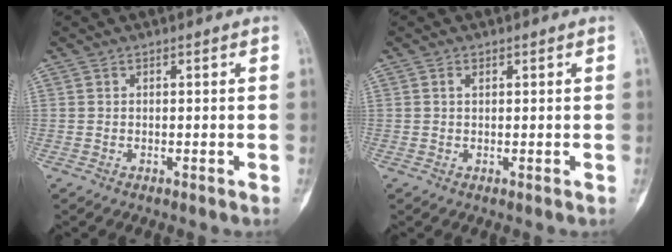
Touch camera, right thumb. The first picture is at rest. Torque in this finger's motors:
{"motor_torque": [-0.03, 0.03, -0.04, -0.29, 0.09]}